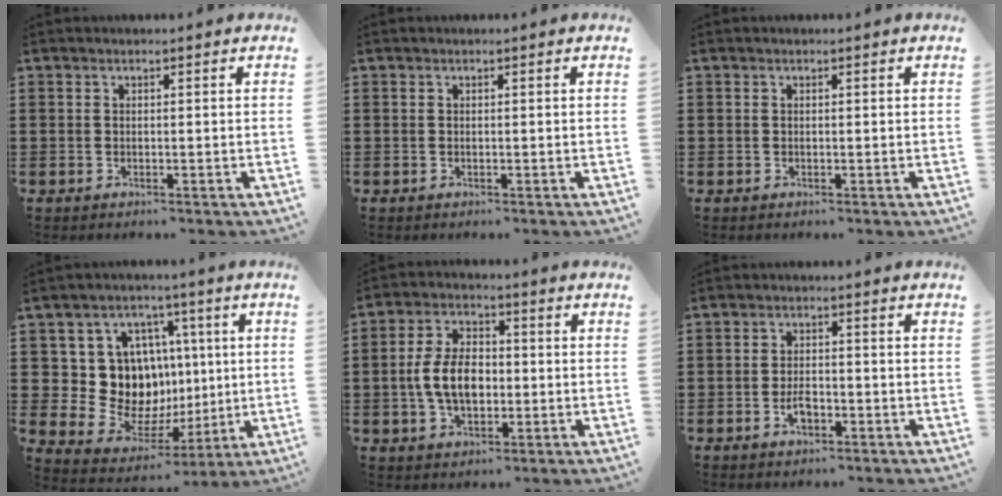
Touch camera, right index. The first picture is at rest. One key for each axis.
{"total": 0.0}
{"total": 0.0}
{"total": 11.9, "fx": 2.7, "fy": 10.8, "fz": 4.2, "tx": -0.107, "ty": -0.024, "tz": 0.064}
{"total": 7.5, "fx": -0.7, "fy": 4.4, "fz": 5.9, "tx": -0.136, "ty": 0.005, "tz": -0.019}
{"total": 3.0, "fx": -1.2, "fy": 1.4, "fz": 2.3, "tx": -0.052, "ty": -0.001, "tz": -0.024}